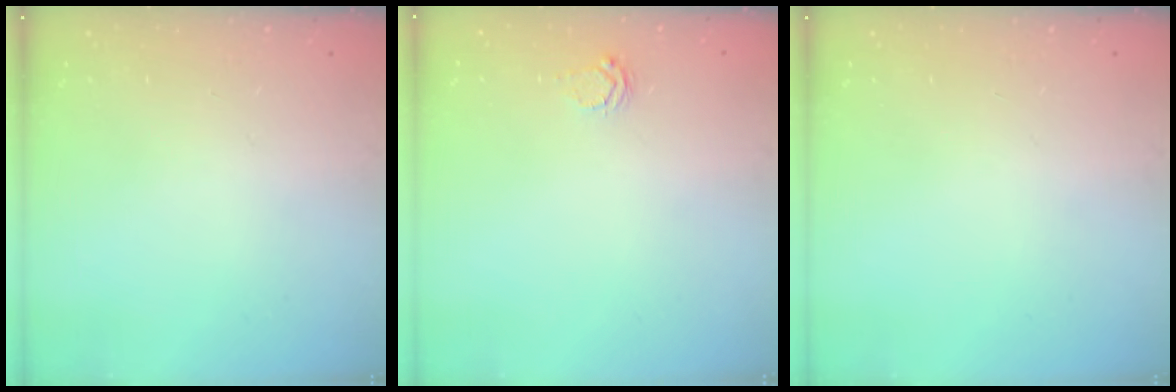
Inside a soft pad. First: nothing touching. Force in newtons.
{"total": 2.6, "press": 2.6, "slide": 0.3}
{"total": 0.0}